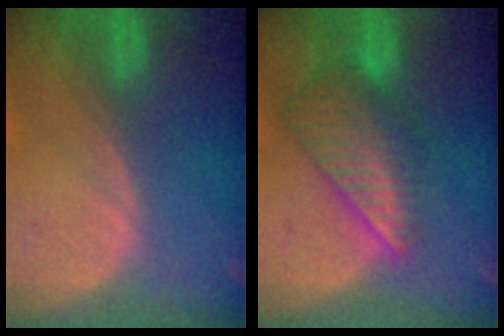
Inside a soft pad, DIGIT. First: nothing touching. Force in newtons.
{"total": 8.7, "press": 7.6, "slide": 4.3}